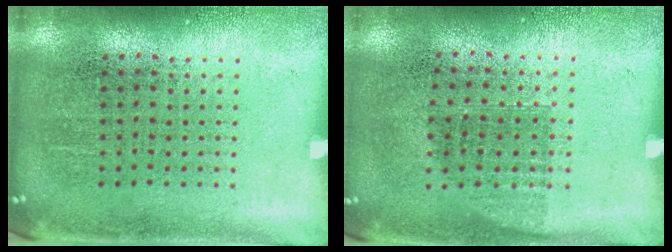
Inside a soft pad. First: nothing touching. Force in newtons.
{"total": 0.7, "press": 0.6, "slide": 0.3}